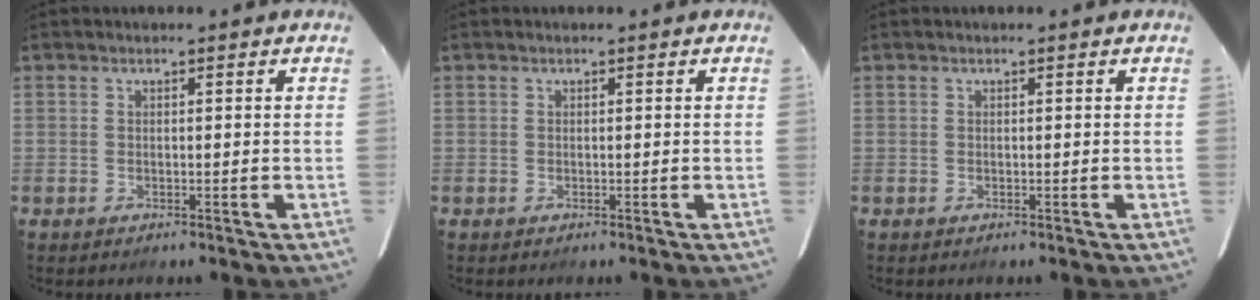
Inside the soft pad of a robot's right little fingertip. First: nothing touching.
{"total": 0.0}
{"total": 0.0}